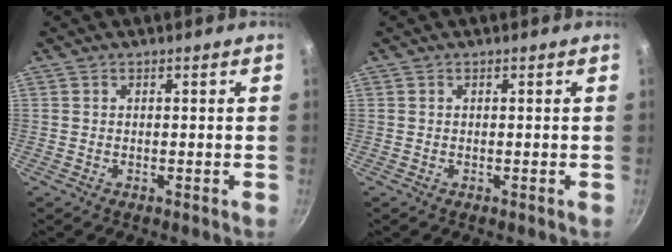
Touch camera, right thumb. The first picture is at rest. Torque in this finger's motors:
{"motor_torque": [-0.05, -0.09, 0.19, 0.01, 0.00]}